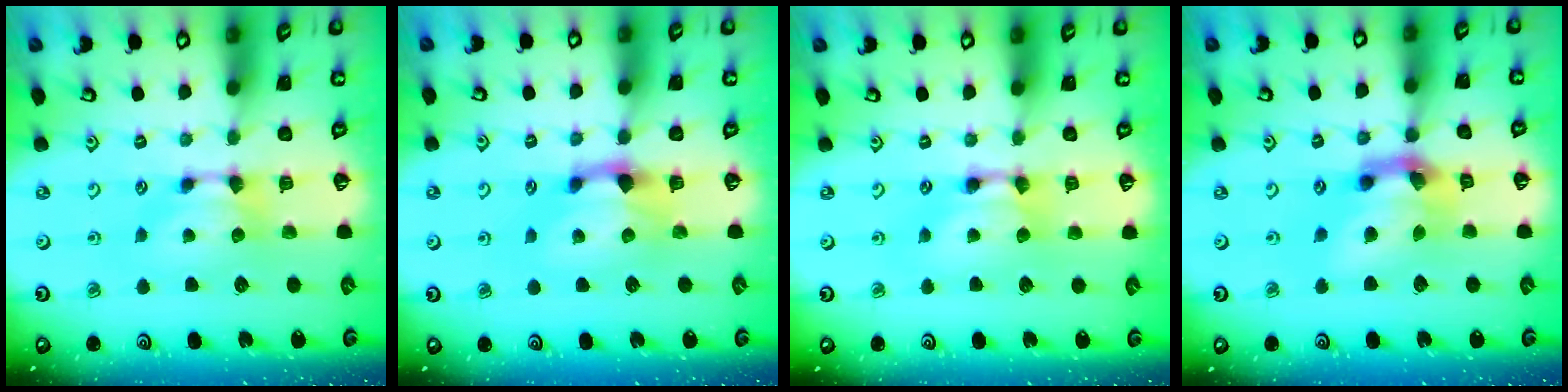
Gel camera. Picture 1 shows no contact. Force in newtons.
{"total": 1.9, "press": 1.1, "slide": 1.5}
{"total": 2.0, "press": 2.0, "slide": 0.1}
{"total": 7.5, "press": 7.0, "slide": 2.6}